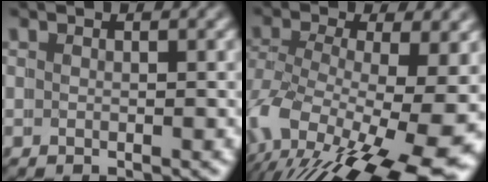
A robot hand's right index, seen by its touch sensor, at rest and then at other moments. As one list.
[{"total": 10.3, "force": [-2.1, 4.9, 8.9], "torque": [-0.169, -0.034, -0.016]}]